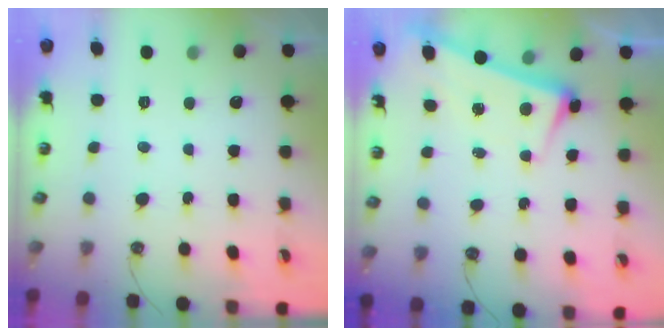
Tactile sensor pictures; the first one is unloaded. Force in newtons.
{"total": 2.6, "press": 2.5, "slide": 0.7}